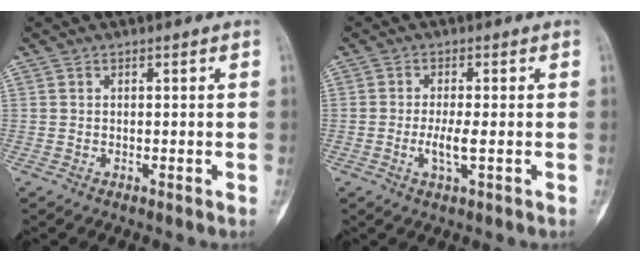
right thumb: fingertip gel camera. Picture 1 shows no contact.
{"total": 3.8, "force": [-0.8, 0.8, 3.6], "torque": [-0.077, -0.006, -0.017]}